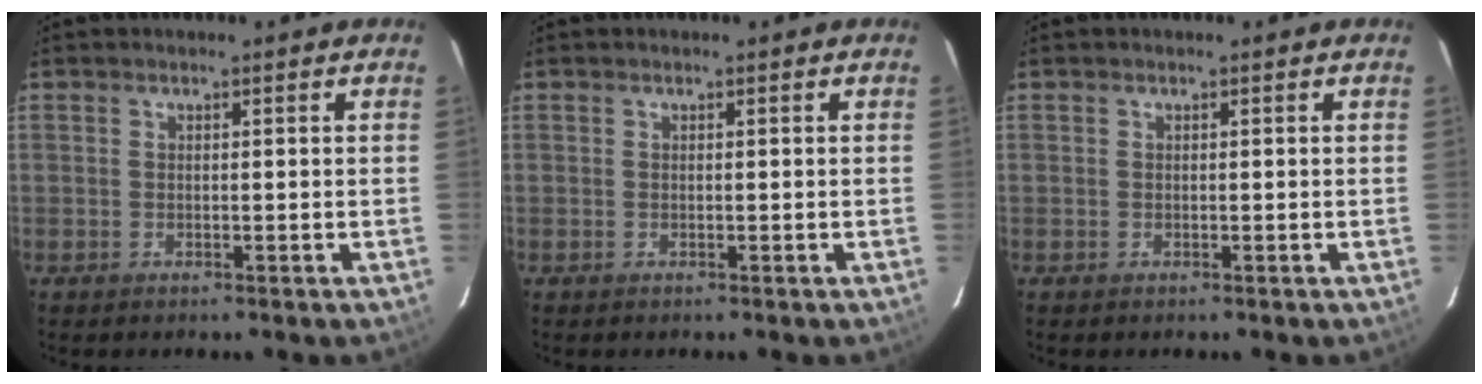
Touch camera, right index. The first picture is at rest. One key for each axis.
{"total": 0.0}
{"total": 0.0}